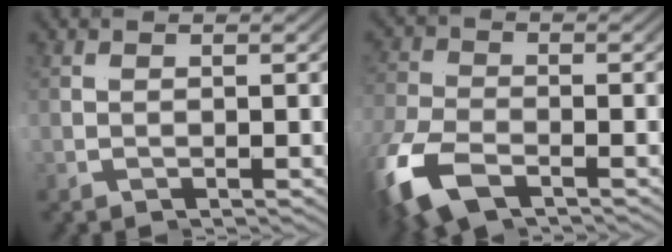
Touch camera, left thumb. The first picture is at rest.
{"total": 4.6, "force": [-3.0, 2.6, 2.3], "torque": [-0.087, -0.009, -0.051]}